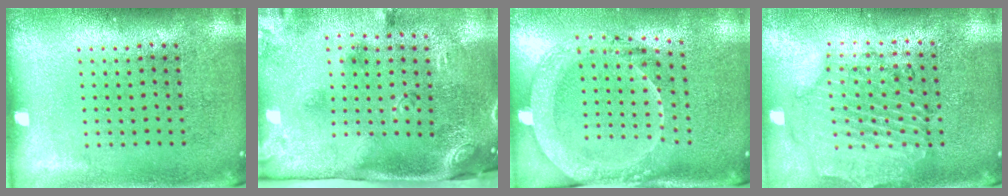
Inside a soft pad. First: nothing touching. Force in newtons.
{"total": 3.0, "press": 1.9, "slide": 2.3}
{"total": 2.0, "press": 2.0, "slide": 0.3}
{"total": 0.8, "press": 0.7, "slide": 0.3}